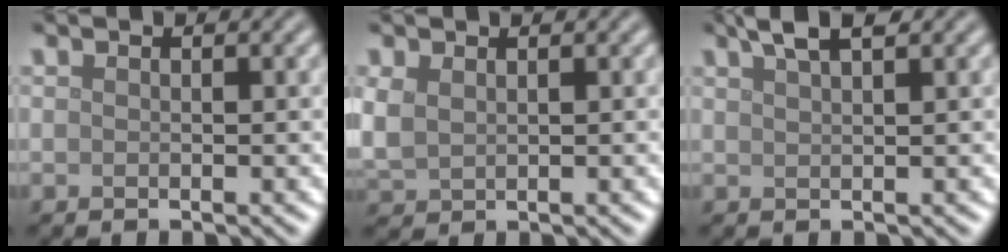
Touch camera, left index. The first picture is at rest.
{"total": 2.5, "force": [0.7, 1.8, 1.5], "torque": [-0.050, -0.001, 0.019]}
{"total": 2.8, "force": [2.1, 0.6, 1.9], "torque": [-0.021, 0.009, 0.034]}